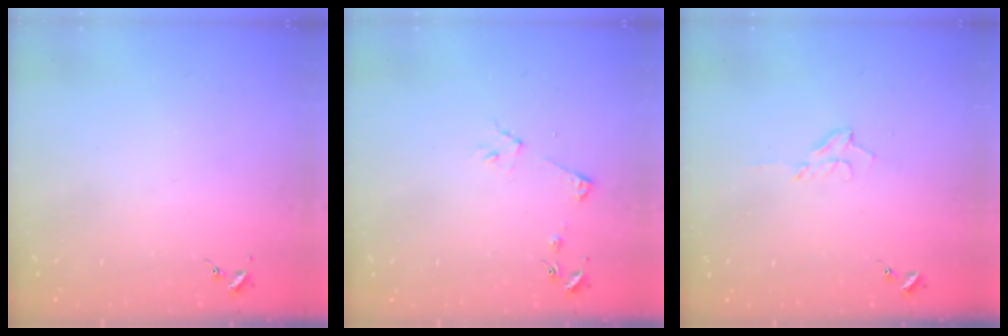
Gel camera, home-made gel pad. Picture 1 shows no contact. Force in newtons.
{"total": 4.9, "press": 4.9, "slide": 0.6}
{"total": 5.6, "press": 5.6, "slide": 0.9}